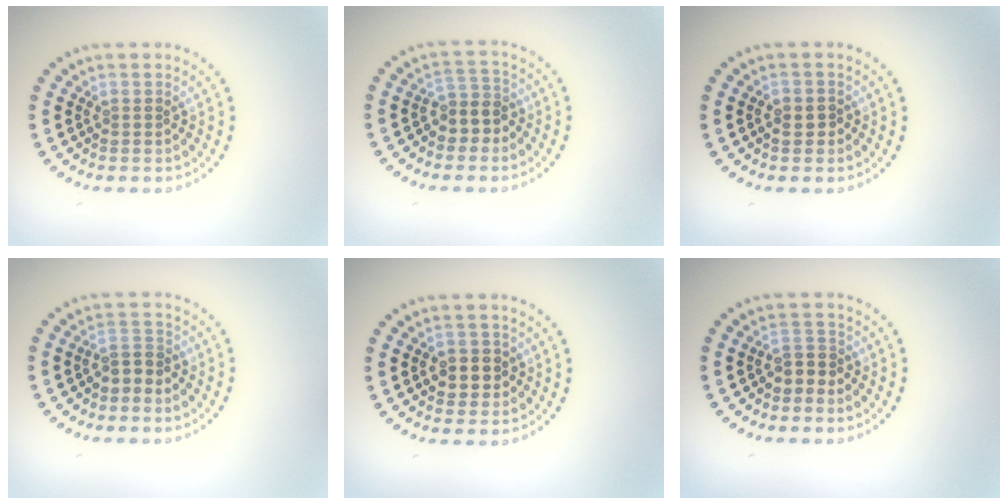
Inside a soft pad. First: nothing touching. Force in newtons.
{"total": 2.6, "press": 2.2, "slide": 1.4}
{"total": 1.1, "press": 1.0, "slide": 0.4}
{"total": 1.9, "press": 1.6, "slide": 1.1}
{"total": 2.3, "press": 2.2, "slide": 0.6}
{"total": 1.8, "press": 1.5, "slide": 0.9}